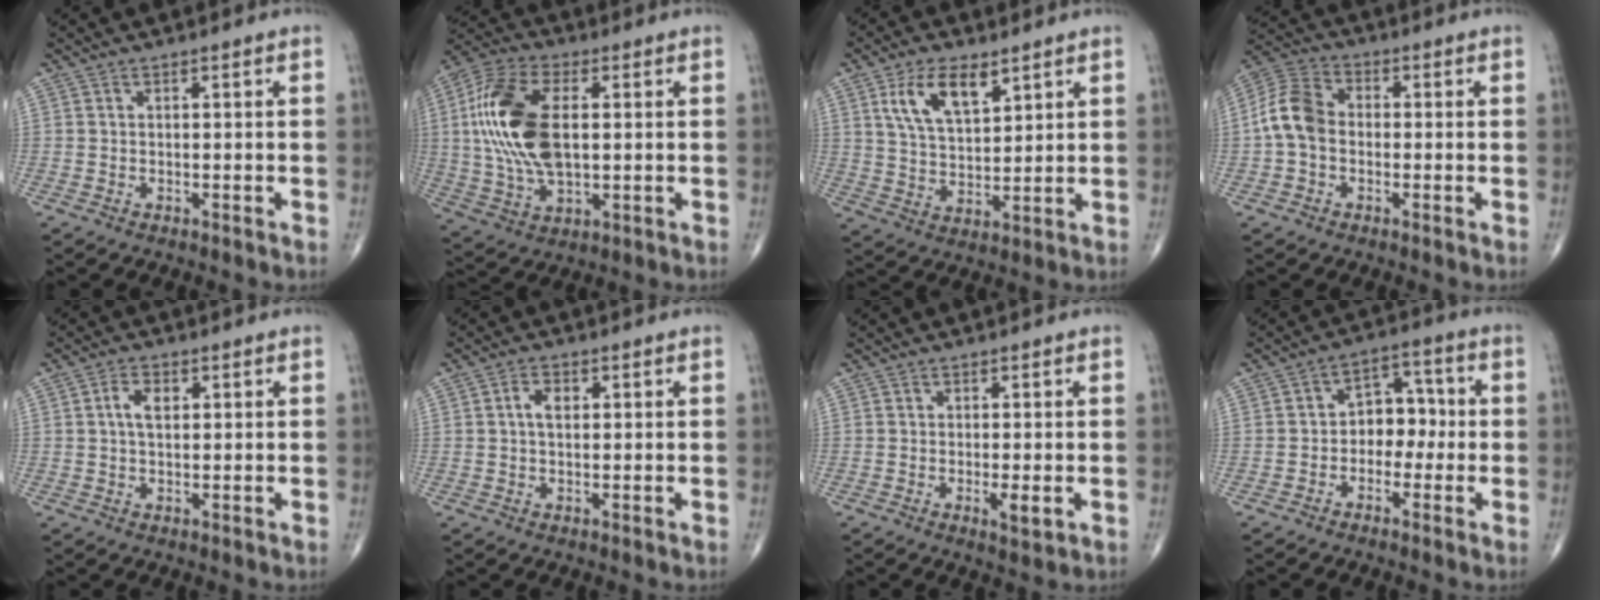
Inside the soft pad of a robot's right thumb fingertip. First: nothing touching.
{"total": 18.5, "force": [2.2, 9.8, 15.6], "torque": [-0.327, 0.001, 0.038]}
{"total": 10.1, "force": [5.2, 4.9, 7.2], "torque": [-0.120, -0.021, 0.103]}
{"total": 9.1, "force": [-0.9, 6.7, 6.2], "torque": [-0.117, 0.027, -0.032]}
{"total": 3.9, "force": [1.0, 2.3, 2.9], "torque": [-0.056, 0.004, 0.017]}
{"total": 3.2, "force": [0.7, 2.0, 2.4], "torque": [-0.043, 0.005, 0.011]}
{"total": 2.7, "force": [-0.6, 0.7, 2.6], "torque": [-0.044, -0.007, -0.009]}
{"total": 7.0, "force": [-1.0, 5.3, 4.4], "torque": [-0.024, 0.032, -0.031]}